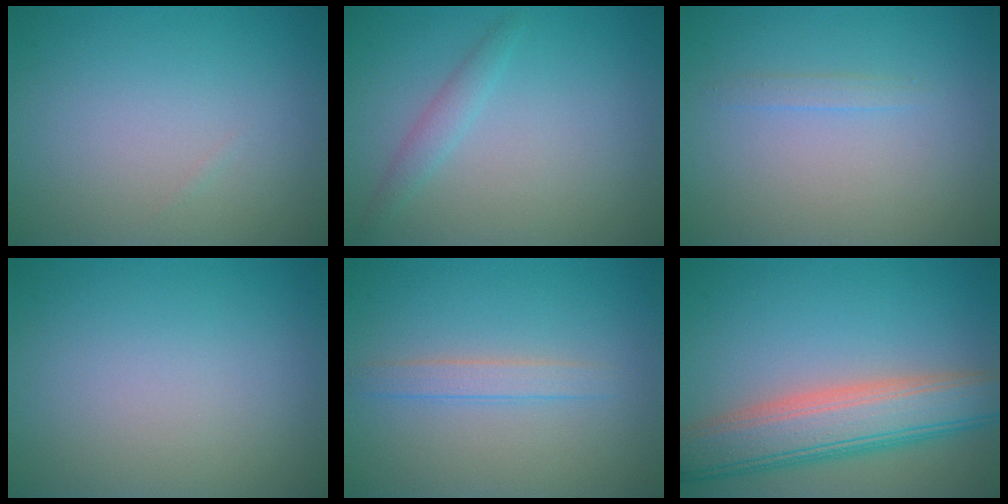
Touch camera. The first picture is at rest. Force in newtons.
{"total": 1.4, "press": 1.4, "slide": 0.1}
{"total": 0.8, "press": 0.8, "slide": 0.0}
{"total": 0.0}
{"total": 1.7, "press": 1.7, "slide": 0.1}
{"total": 7.6, "press": 7.6, "slide": 0.4}